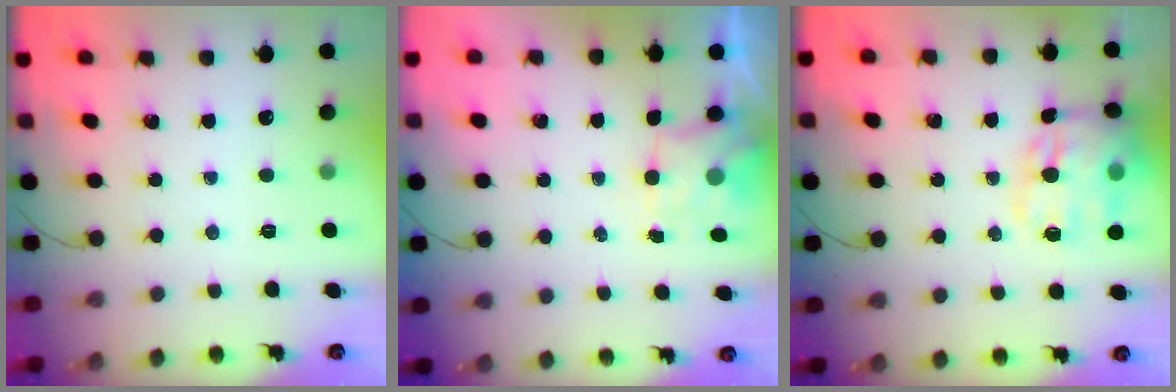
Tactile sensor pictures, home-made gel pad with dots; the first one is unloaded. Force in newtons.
{"total": 2.0, "press": 1.9, "slide": 0.5}
{"total": 16.2, "press": 15.8, "slide": 3.3}